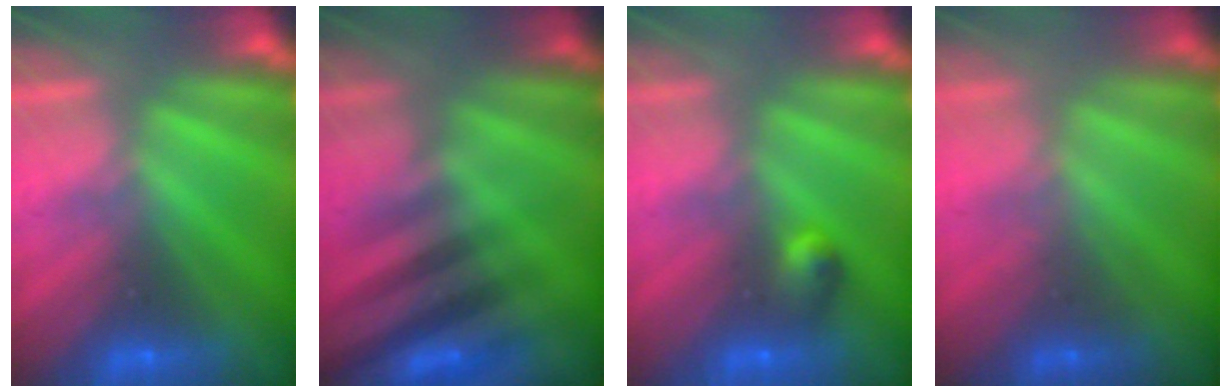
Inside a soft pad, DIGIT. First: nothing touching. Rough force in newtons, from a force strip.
{"total": 2.8}
{"total": 2.7}
{"total": 1.8}